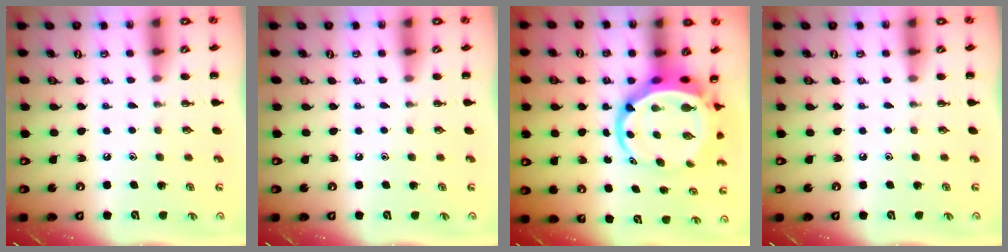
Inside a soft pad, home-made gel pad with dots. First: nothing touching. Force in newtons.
{"total": 0.0}
{"total": 9.2, "press": 8.8, "slide": 2.4}
{"total": 0.0}